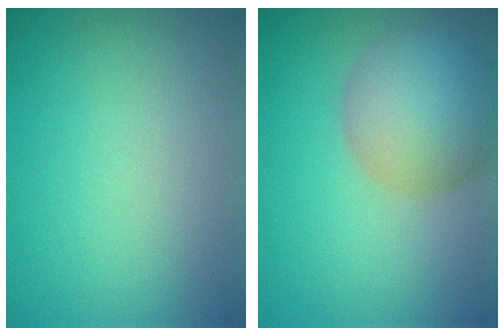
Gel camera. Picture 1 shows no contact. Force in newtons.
{"total": 7.3, "press": 7.3, "slide": 0.4}